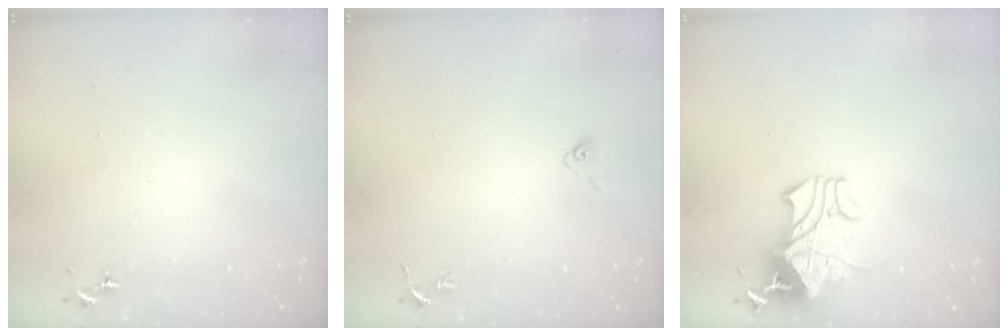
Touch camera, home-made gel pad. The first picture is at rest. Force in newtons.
{"total": 4.0, "press": 3.3, "slide": 2.2}
{"total": 18.0, "press": 18.0, "slide": 0.2}